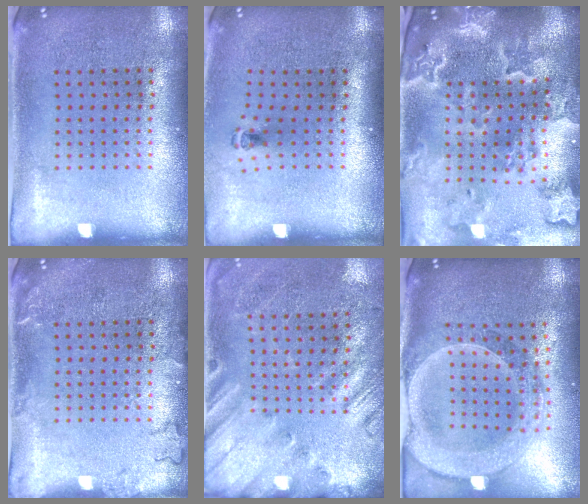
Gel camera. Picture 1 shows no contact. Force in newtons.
{"total": 0.6, "press": 0.4, "slide": 0.5}
{"total": 4.4, "press": 3.6, "slide": 2.6}
{"total": 1.6, "press": 1.6, "slide": 0.3}
{"total": 2.6, "press": 2.0, "slide": 1.6}
{"total": 2.7, "press": 2.4, "slide": 1.2}